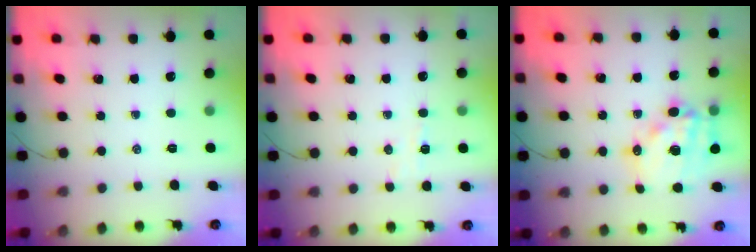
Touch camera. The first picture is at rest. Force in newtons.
{"total": 4.2, "press": 4.1, "slide": 1.1}
{"total": 15.7, "press": 15.3, "slide": 3.7}